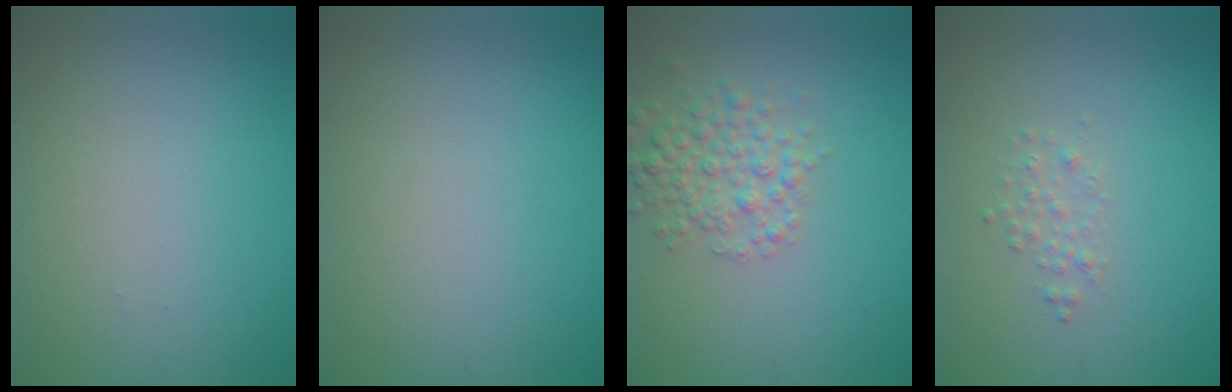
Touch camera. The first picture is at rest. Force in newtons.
{"total": 0.0}
{"total": 3.4, "press": 3.4, "slide": 0.1}
{"total": 1.0, "press": 1.0, "slide": 0.1}